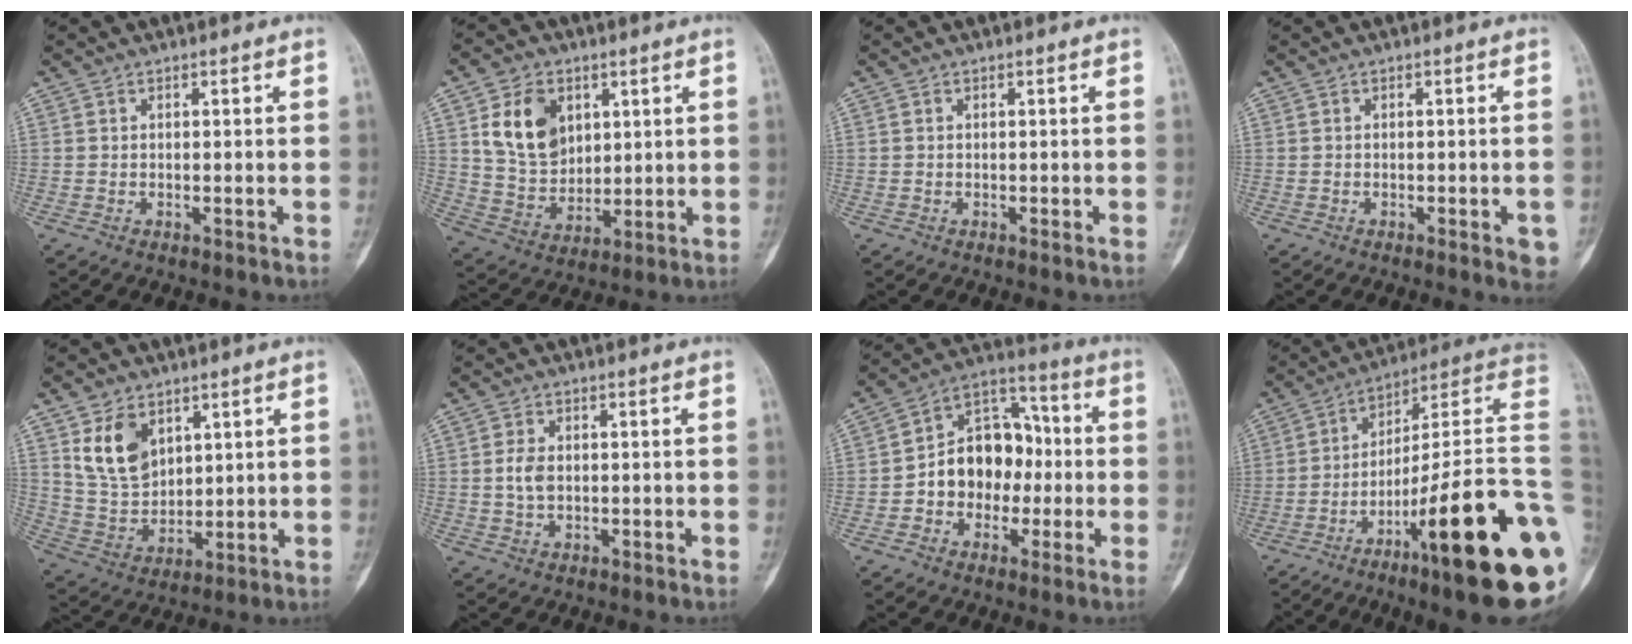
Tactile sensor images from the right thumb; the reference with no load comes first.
{"total": 12.5, "force": [4.5, 9.2, 7.1], "torque": [-0.097, -0.019, 0.092]}
{"total": 0.0}
{"total": 3.8, "force": [-1.6, 1.1, 3.2], "torque": [-0.029, 0.004, -0.018]}
{"total": 10.7, "force": [5.1, 7.2, 6.0], "torque": [-0.091, -0.028, 0.114]}
{"total": 3.4, "force": [0.1, 2.3, 2.4], "torque": [-0.046, 0.005, 0.001]}
{"total": 14.1, "force": [-1.6, 10.8, 9.0], "torque": [-0.099, 0.049, -0.037]}
{"total": 27.6, "force": [-9.7, 3.9, 25.5], "torque": [-0.295, 0.063, -0.148]}